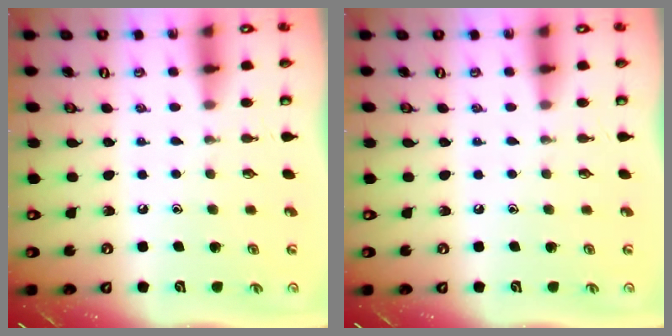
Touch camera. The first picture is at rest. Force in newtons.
{"total": 0.0}